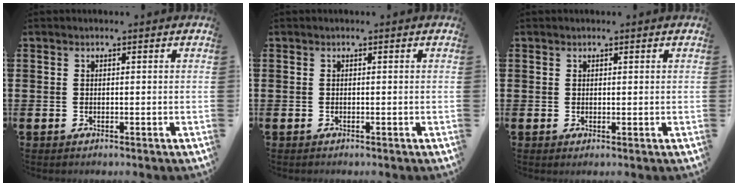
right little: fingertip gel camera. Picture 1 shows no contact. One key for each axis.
{"total": 0.0}
{"total": 0.0}